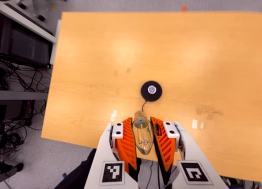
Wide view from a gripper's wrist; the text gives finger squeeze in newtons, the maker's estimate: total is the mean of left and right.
{"total": 20.2, "left": 21.8, "right": 18.5}